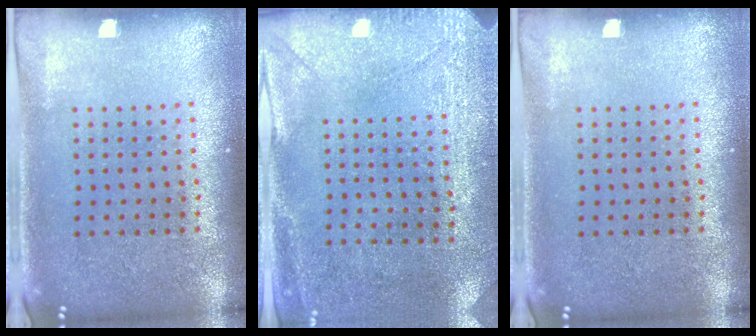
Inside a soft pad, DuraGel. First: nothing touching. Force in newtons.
{"total": 2.9, "press": 2.3, "slide": 1.8}
{"total": 0.0}